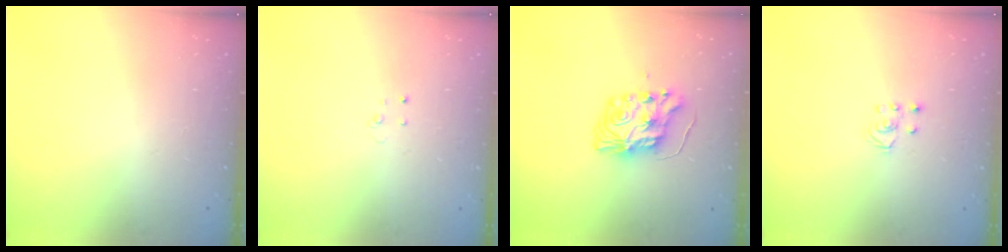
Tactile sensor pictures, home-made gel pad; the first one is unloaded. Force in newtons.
{"total": 2.6, "press": 2.6, "slide": 0.2}
{"total": 8.5, "press": 8.5, "slide": 0.6}
{"total": 2.5, "press": 2.5, "slide": 0.2}